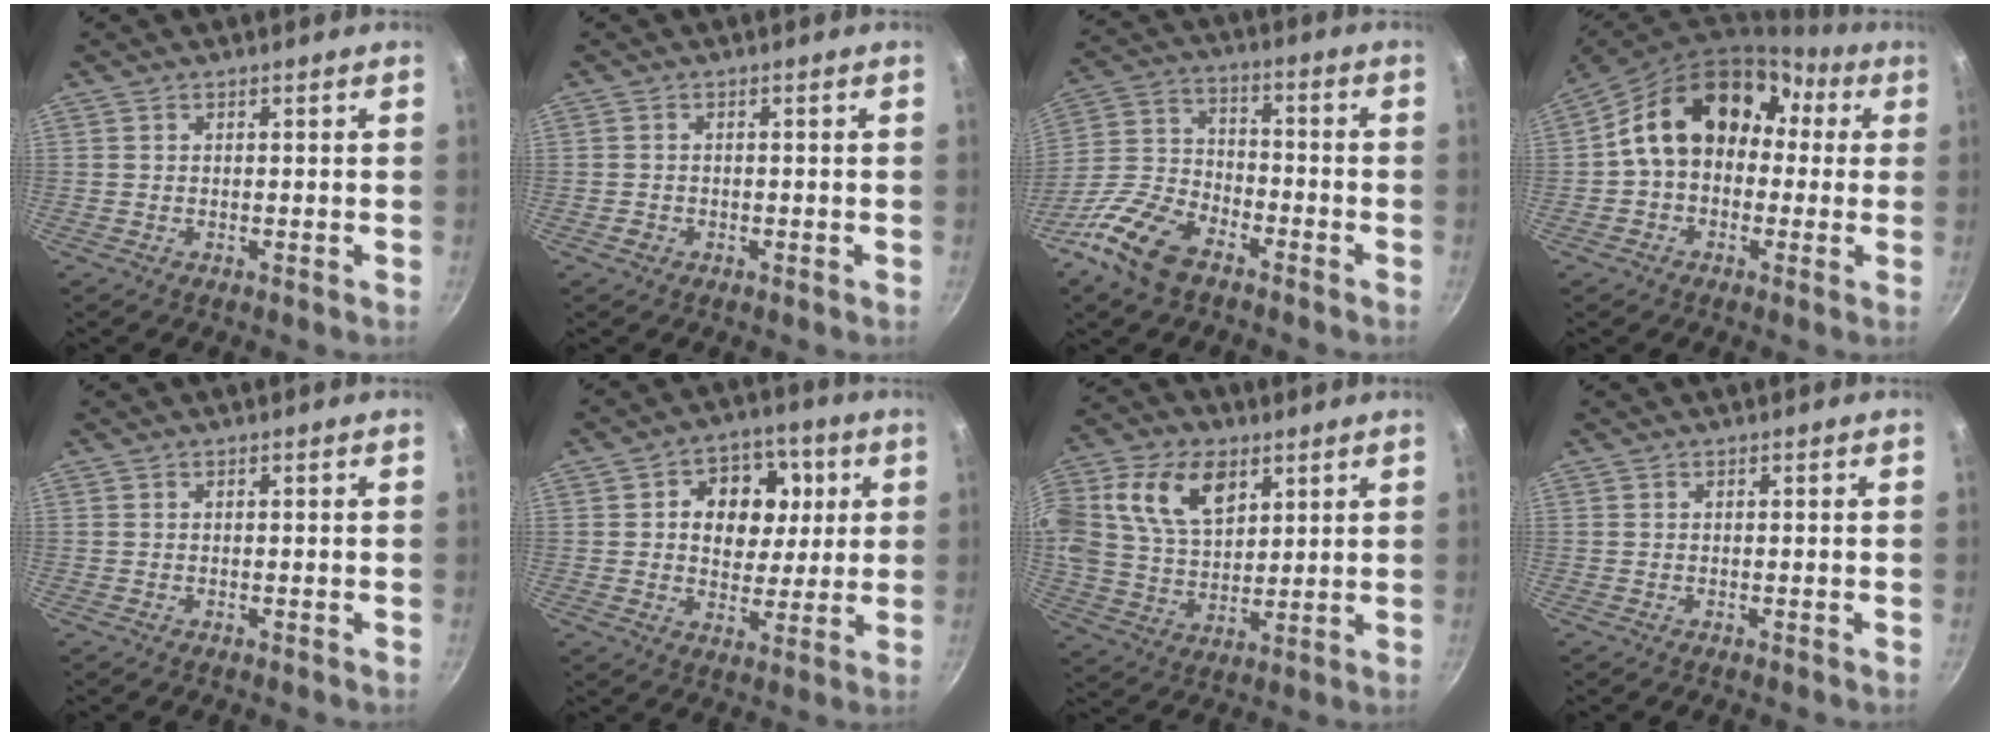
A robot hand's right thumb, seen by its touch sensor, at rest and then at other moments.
{"total": 1.4, "force": [-0.6, 1.1, 0.4], "torque": [-0.006, 0.007, -0.007]}
{"total": 13.9, "force": [-8.8, 7.2, 8.0], "torque": [-0.153, 0.055, -0.188]}
{"total": 16.7, "force": [2.0, 12.6, 10.7], "torque": [-0.135, 0.056, 0.021]}
{"total": 0.0}
{"total": 12.8, "force": [2.7, 10.0, 7.4], "torque": [-0.070, -0.003, 0.035]}
{"total": 18.8, "force": [7.7, 12.4, 11.9], "torque": [-0.224, 0.004, 0.141]}
{"total": 0.0}